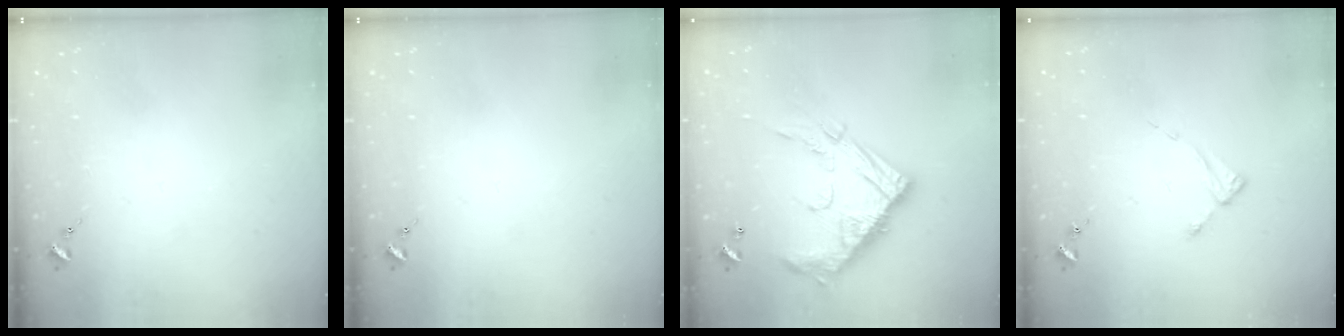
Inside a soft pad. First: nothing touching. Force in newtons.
{"total": 0.0}
{"total": 20.4, "press": 20.4, "slide": 1.5}
{"total": 2.5, "press": 2.5, "slide": 0.3}